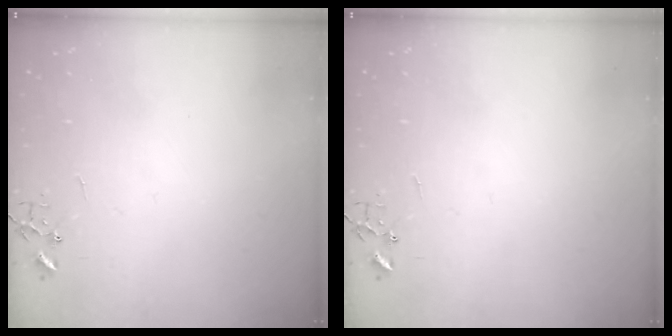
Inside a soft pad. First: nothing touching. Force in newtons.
{"total": 0.0}